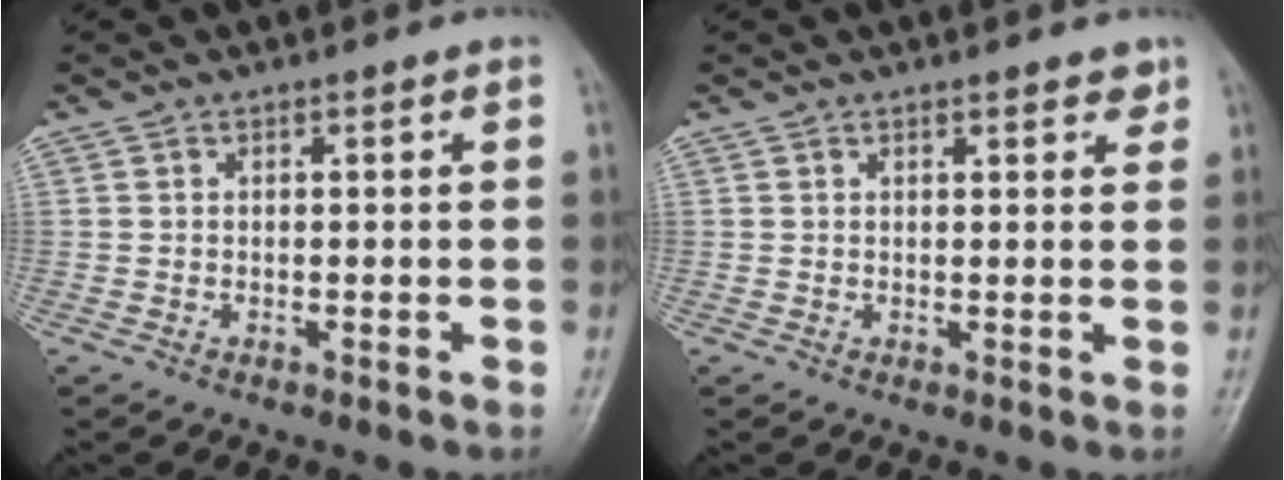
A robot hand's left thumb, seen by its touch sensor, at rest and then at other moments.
{"total": 2.6, "force": [2.0, 1.0, 1.4], "torque": [-0.004, -0.008, 0.022]}